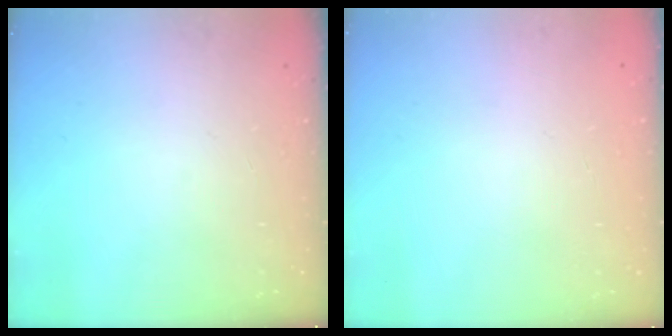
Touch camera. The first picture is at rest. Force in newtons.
{"total": 0.0}